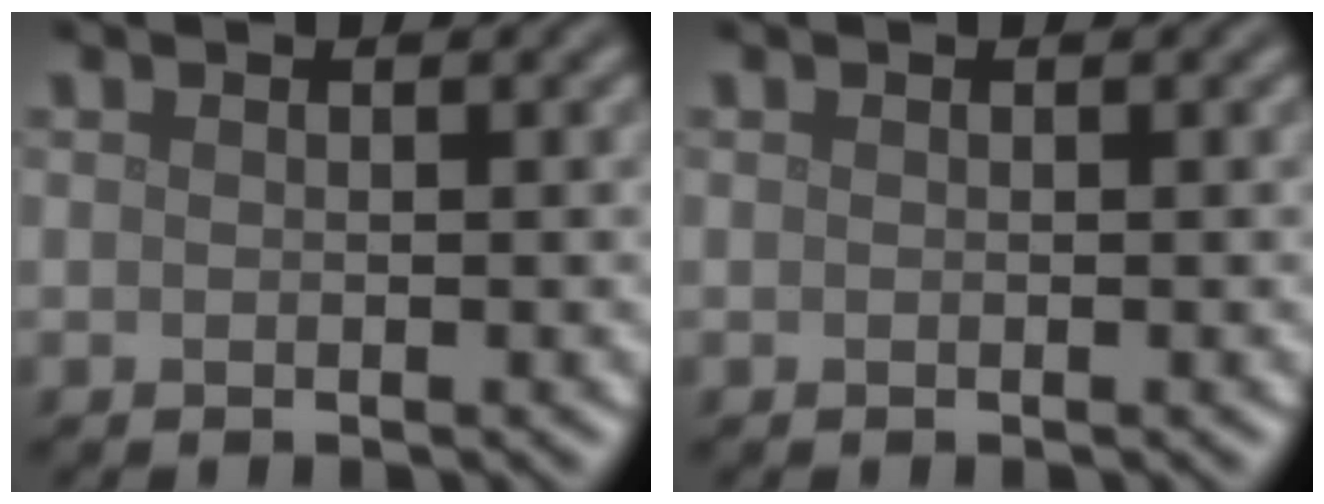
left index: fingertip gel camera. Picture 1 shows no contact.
{"total": 0.0}